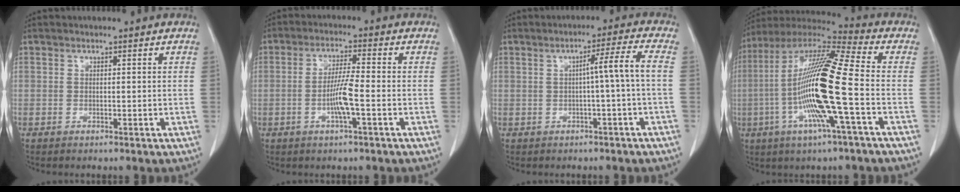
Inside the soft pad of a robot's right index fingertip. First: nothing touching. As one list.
[{"total": 5.8, "force": [-1.6, 0.4, 5.5], "torque": [-0.115, 0.001, -0.029]}, {"total": 5.0, "force": [-0.5, -0.9, 4.9], "torque": [-0.077, 0.013, -0.005]}, {"total": 19.2, "force": [-3.6, 0.7, 18.8], "torque": [-0.374, -0.004, -0.078]}]